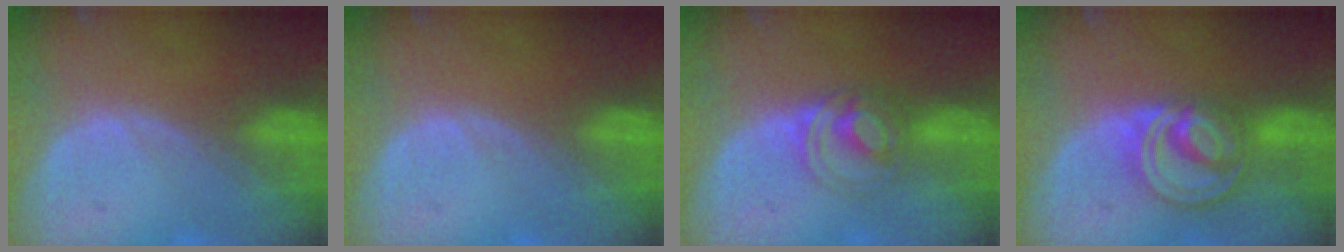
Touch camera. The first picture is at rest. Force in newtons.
{"total": 0.0}
{"total": 6.1, "press": 5.4, "slide": 2.8}
{"total": 8.6, "press": 7.3, "slide": 4.6}